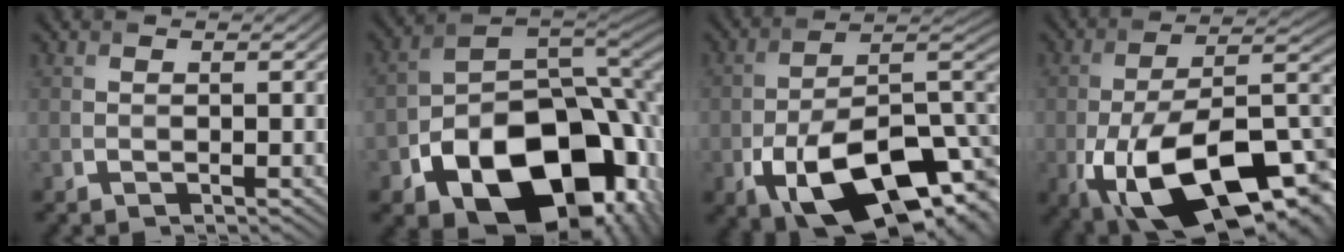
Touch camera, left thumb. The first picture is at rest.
{"total": 19.0, "force": [-8.5, 12.4, 11.6], "torque": [-0.188, -0.056, -0.114]}
{"total": 16.6, "force": [-7.1, 9.1, 12.0], "torque": [-0.201, -0.043, -0.104]}
{"total": 18.5, "force": [-7.4, 9.4, 14.1], "torque": [-0.256, -0.039, -0.103]}